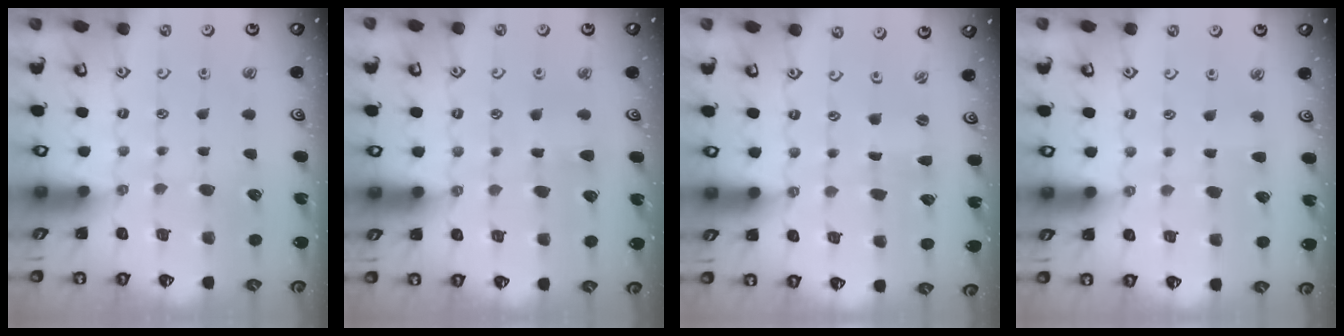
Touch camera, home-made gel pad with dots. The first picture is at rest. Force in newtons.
{"total": 4.1, "press": 4.1, "slide": 0.8}
{"total": 0.0}
{"total": 2.8, "press": 2.8, "slide": 0.5}